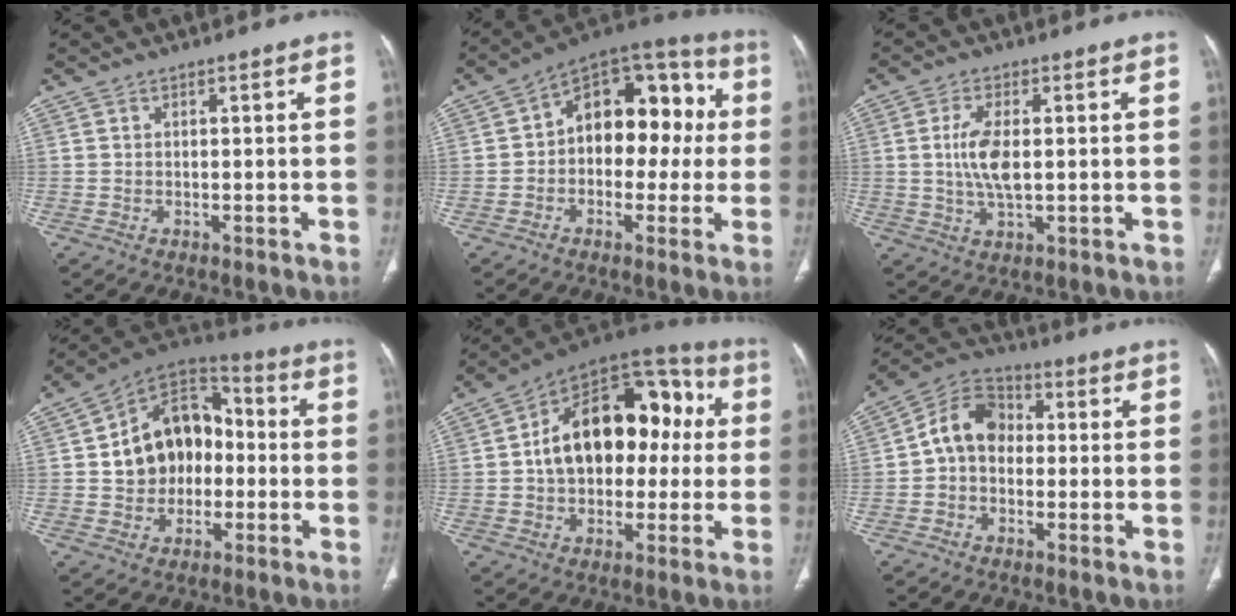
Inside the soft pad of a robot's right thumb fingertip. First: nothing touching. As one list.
[{"total": 17.3, "force": [1.1, 11.1, 13.2], "torque": [-0.125, 0.056, 0.002]}, {"total": 6.9, "force": [0.4, 2.9, 6.2], "torque": [-0.130, -0.005, 0.008]}, {"total": 15.7, "force": [-0.3, 12.0, 10.2], "torque": [-0.117, 0.038, -0.011]}, {"total": 22.4, "force": [1.8, 14.3, 17.2], "torque": [-0.225, 0.047, 0.023]}, {"total": 9.3, "force": [-0.2, 7.2, 5.9], "torque": [-0.083, 0.033, -0.020]}]